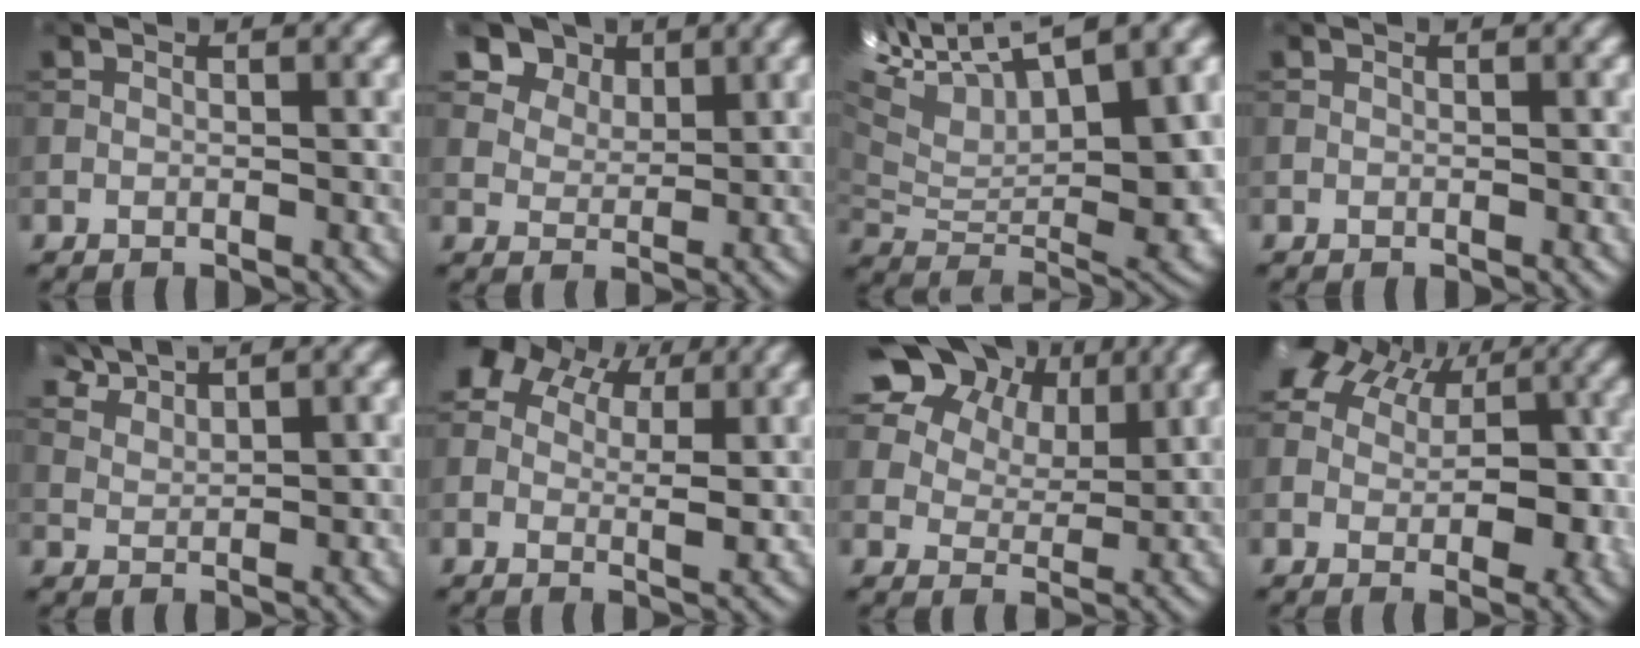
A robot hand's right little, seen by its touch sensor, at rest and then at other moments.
{"total": 7.0, "force": [4.8, 4.2, 2.8], "torque": [-0.074, -0.009, 0.084]}
{"total": 15.5, "force": [7.9, 6.1, 11.8], "torque": [-0.241, 0.023, 0.151]}
{"total": 0.0}
{"total": 3.5, "force": [3.1, 0.7, 1.5], "torque": [-0.037, 0.008, 0.063]}
{"total": 6.1, "force": [3.2, 3.7, 3.5], "torque": [-0.060, 0.006, 0.048]}
{"total": 17.1, "force": [10.4, 10.9, 8.1], "torque": [-0.192, 0.041, 0.203]}
{"total": 10.5, "force": [2.0, 7.4, 7.2], "torque": [-0.095, 0.007, 0.036]}